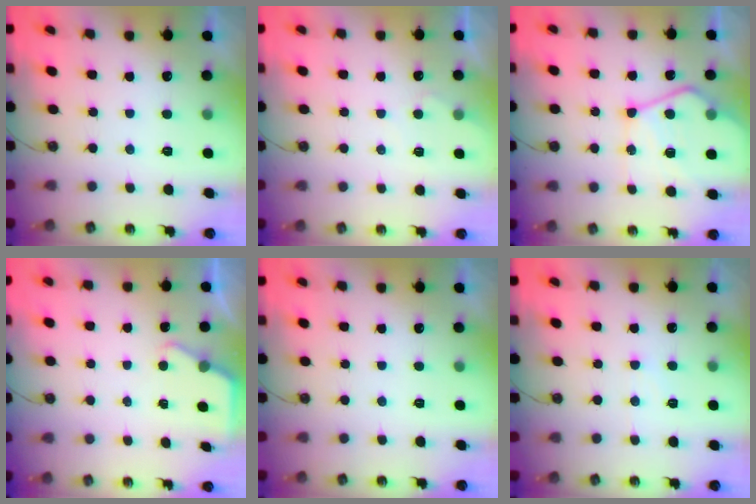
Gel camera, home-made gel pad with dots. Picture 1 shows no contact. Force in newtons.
{"total": 3.6, "press": 3.6, "slide": 0.5}
{"total": 15.7, "press": 15.6, "slide": 1.6}
{"total": 2.7, "press": 2.7, "slide": 0.2}
{"total": 0.0}
{"total": 5.5, "press": 5.4, "slide": 0.7}